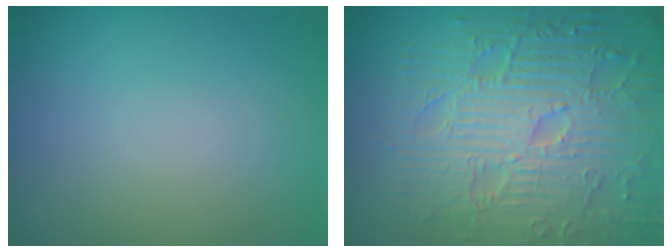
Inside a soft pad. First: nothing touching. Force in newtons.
{"total": 9.4, "press": 6.8, "slide": 6.4}